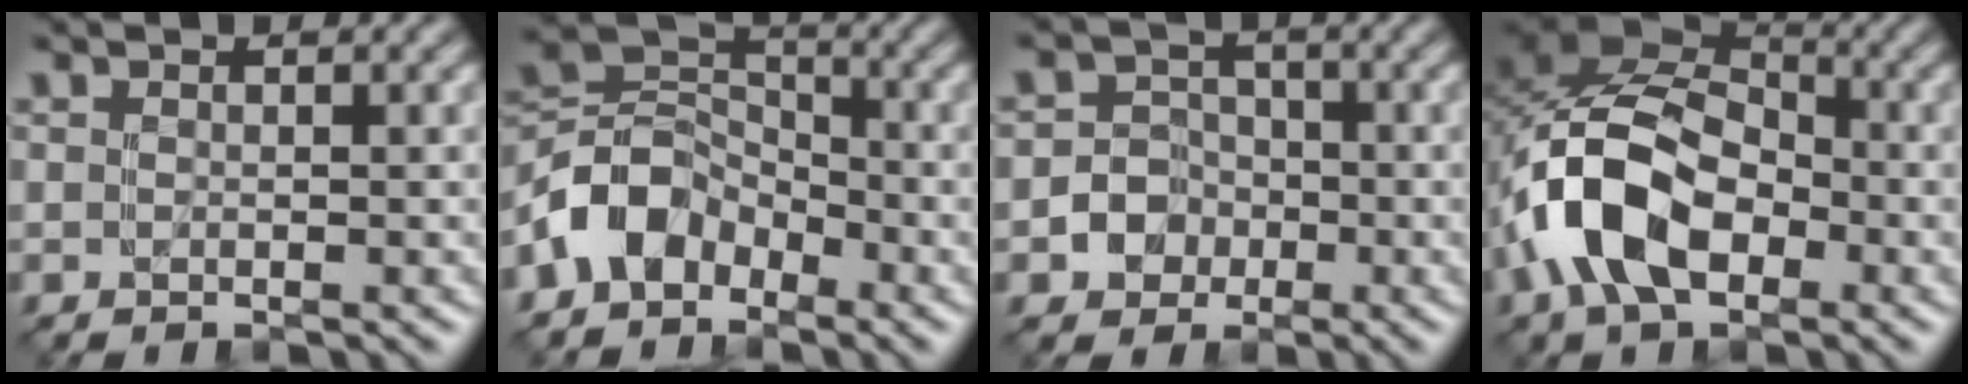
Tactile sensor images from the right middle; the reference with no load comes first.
{"total": 4.9, "force": [-3.2, 3.2, 1.8], "torque": [-0.038, 0.007, -0.067]}
{"total": 2.3, "force": [-1.1, 2.0, 0.1], "torque": [0.008, 0.002, -0.018]}
{"total": 9.7, "force": [-3.4, 6.0, 6.8], "torque": [-0.148, 0.012, -0.072]}